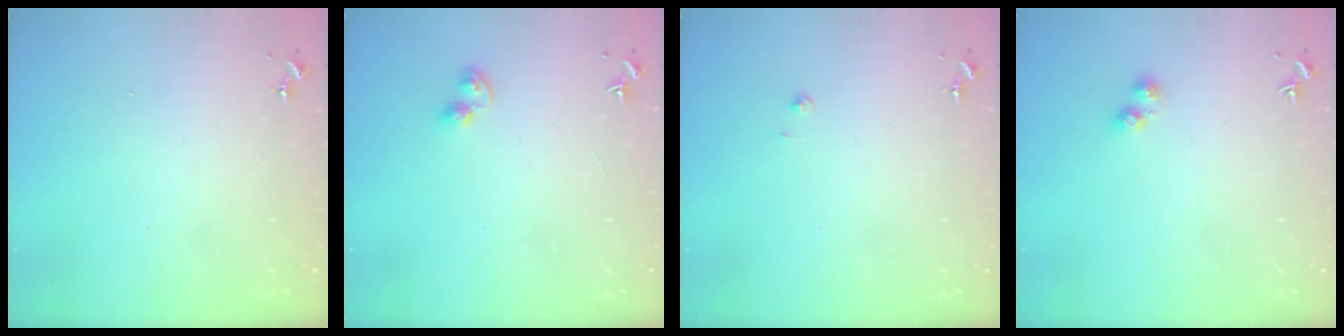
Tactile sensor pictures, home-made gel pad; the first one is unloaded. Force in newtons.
{"total": 3.8, "press": 3.8, "slide": 0.4}
{"total": 2.1, "press": 2.1, "slide": 0.2}
{"total": 2.8, "press": 2.8, "slide": 0.5}